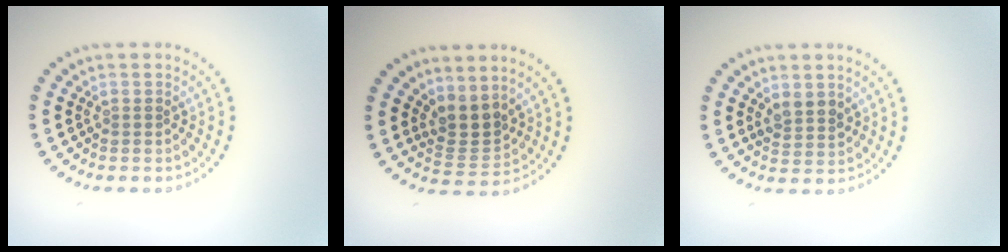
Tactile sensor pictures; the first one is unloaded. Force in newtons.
{"total": 2.8, "press": 2.1, "slide": 1.8}
{"total": 2.0, "press": 1.9, "slide": 0.7}